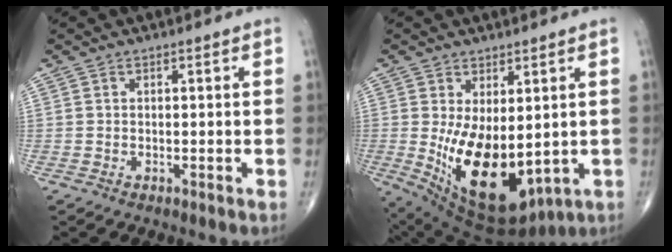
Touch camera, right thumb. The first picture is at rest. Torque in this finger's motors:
{"motor_torque": [0.84, 0.92, 1.42, 0.91, 0.57]}